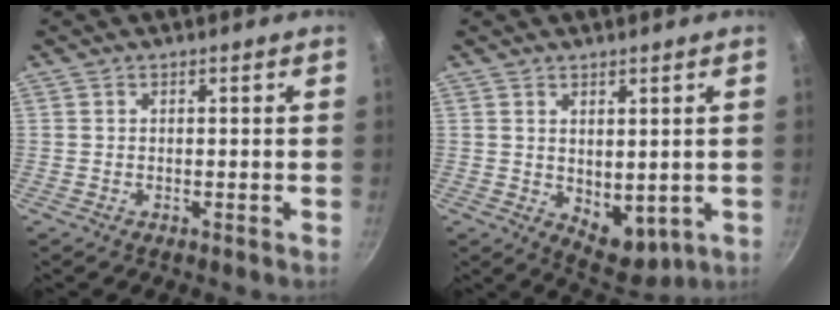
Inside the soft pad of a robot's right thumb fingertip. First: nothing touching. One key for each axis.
{"total": 6.9, "fx": 0.8, "fy": 4.3, "fz": 5.3, "tx": -0.054, "ty": -0.023, "tz": 0.029}